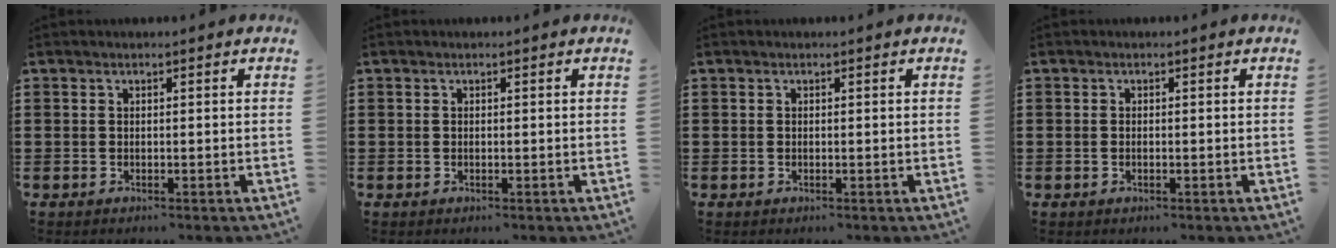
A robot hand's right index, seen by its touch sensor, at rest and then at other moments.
{"total": 0.0}
{"total": 0.0}
{"total": 0.0}